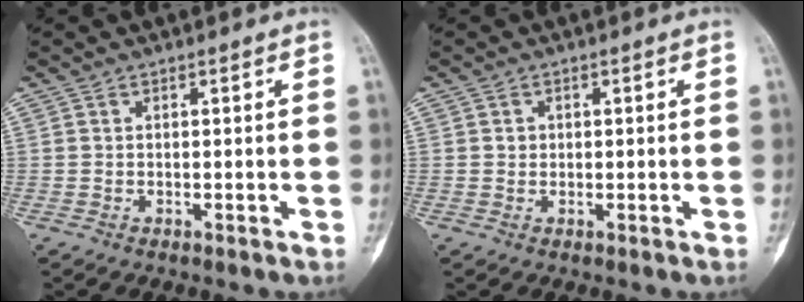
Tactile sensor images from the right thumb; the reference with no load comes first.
{"total": 1.1, "force": [0.2, 1.0, 0.3], "torque": [-0.001, 0.003, 0.003]}